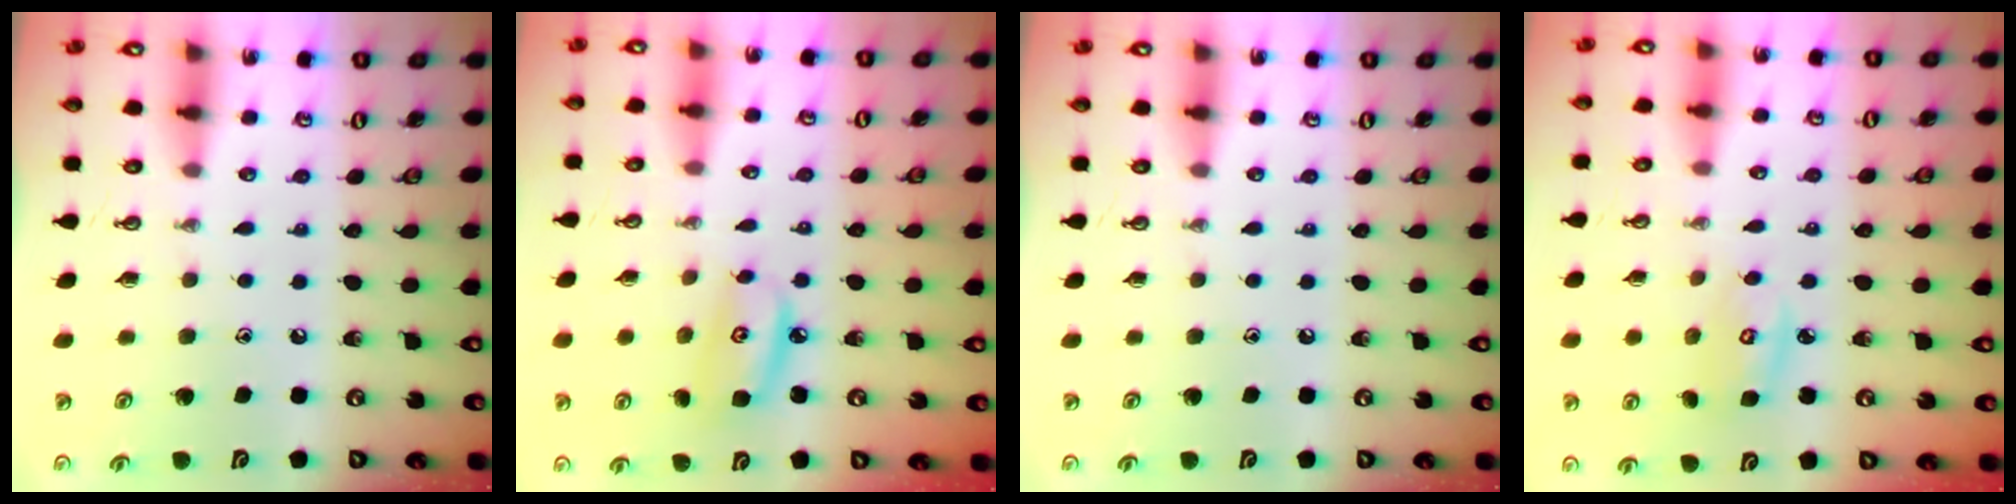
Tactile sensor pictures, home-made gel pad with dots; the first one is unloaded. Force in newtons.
{"total": 6.0, "press": 6.0, "slide": 0.5}
{"total": 0.0}
{"total": 4.2, "press": 4.2, "slide": 0.2}